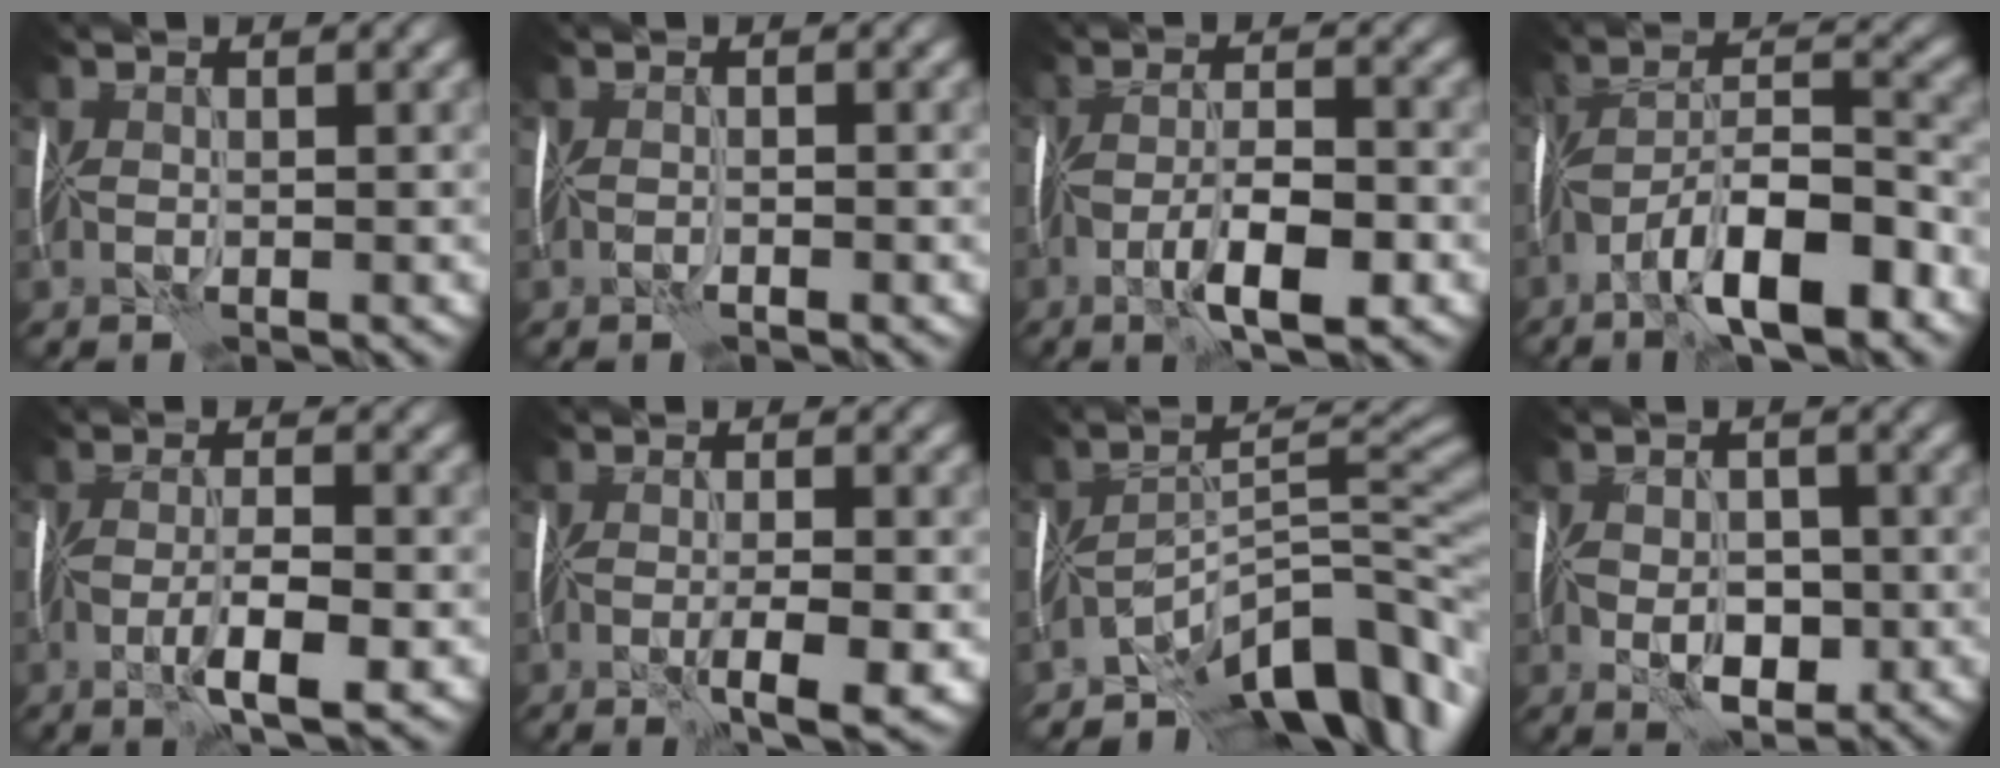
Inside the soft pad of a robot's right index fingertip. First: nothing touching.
{"total": 0.6, "force": [-0.4, -0.5, 0.1], "torque": [-0.005, 0.005, -0.013]}
{"total": 5.9, "force": [-2.7, 1.5, 5.0], "torque": [-0.087, 0.008, -0.053]}
{"total": 10.0, "force": [-6.0, 2.6, 7.5], "torque": [-0.119, 0.020, -0.112]}
{"total": 4.5, "force": [-1.7, 0.7, 4.1], "torque": [-0.076, 0.002, -0.035]}
{"total": 4.0, "force": [-1.3, 0.4, 3.8], "torque": [-0.063, -0.005, -0.024]}
{"total": 8.6, "force": [-6.6, 2.6, 5.0], "torque": [-0.050, 0.010, -0.130]}
{"total": 4.0, "force": [-1.3, 2.2, 3.0], "torque": [-0.042, 0.003, -0.029]}